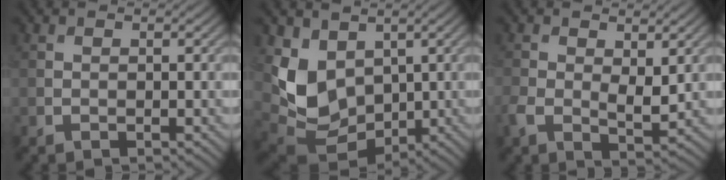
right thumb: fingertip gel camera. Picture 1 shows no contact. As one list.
[{"total": 9.0, "force": [1.9, 7.0, 5.4], "torque": [-0.145, -0.022, 0.043]}, {"total": 5.2, "force": [0.3, 3.0, 4.3], "torque": [-0.097, -0.008, 0.006]}]